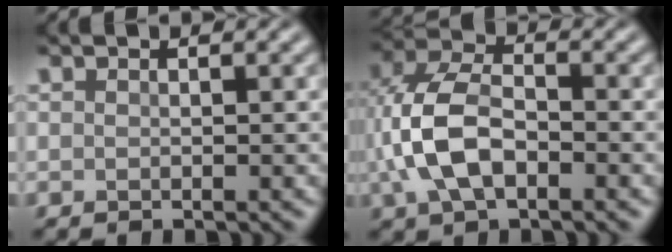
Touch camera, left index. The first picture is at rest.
{"total": 7.2, "force": [-1.0, 4.3, 5.6], "torque": [-0.131, 0.007, -0.029]}